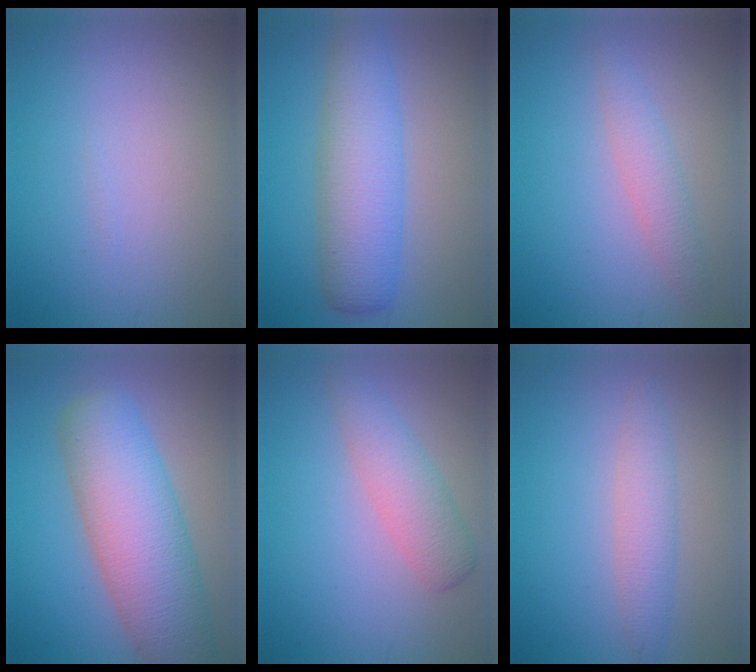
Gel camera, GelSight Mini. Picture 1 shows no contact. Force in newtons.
{"total": 6.1, "press": 6.1, "slide": 0.4}
{"total": 2.1, "press": 2.1, "slide": 0.1}
{"total": 9.3, "press": 9.3, "slide": 0.5}
{"total": 3.2, "press": 3.2, "slide": 0.1}
{"total": 2.5, "press": 2.5, "slide": 0.0}